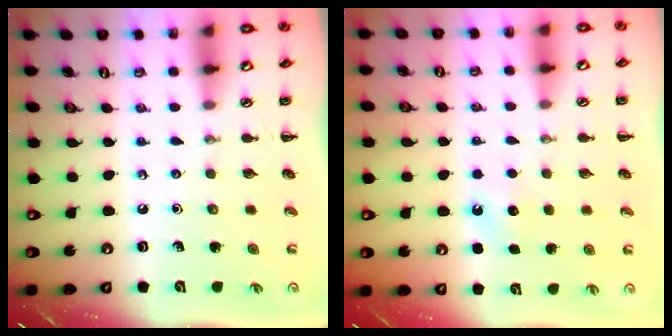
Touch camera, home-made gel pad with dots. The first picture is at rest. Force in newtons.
{"total": 5.0, "press": 4.8, "slide": 1.3}